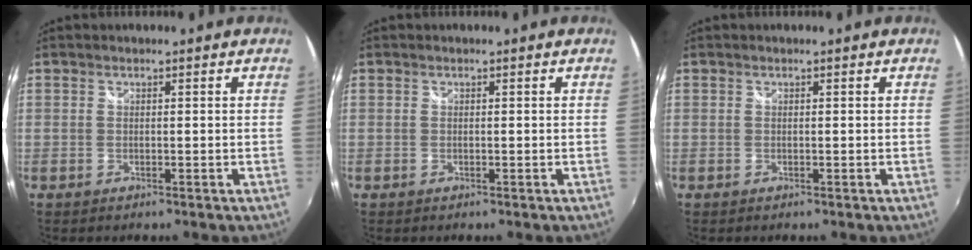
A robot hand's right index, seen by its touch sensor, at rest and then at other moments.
{"total": 0.0}
{"total": 0.0}